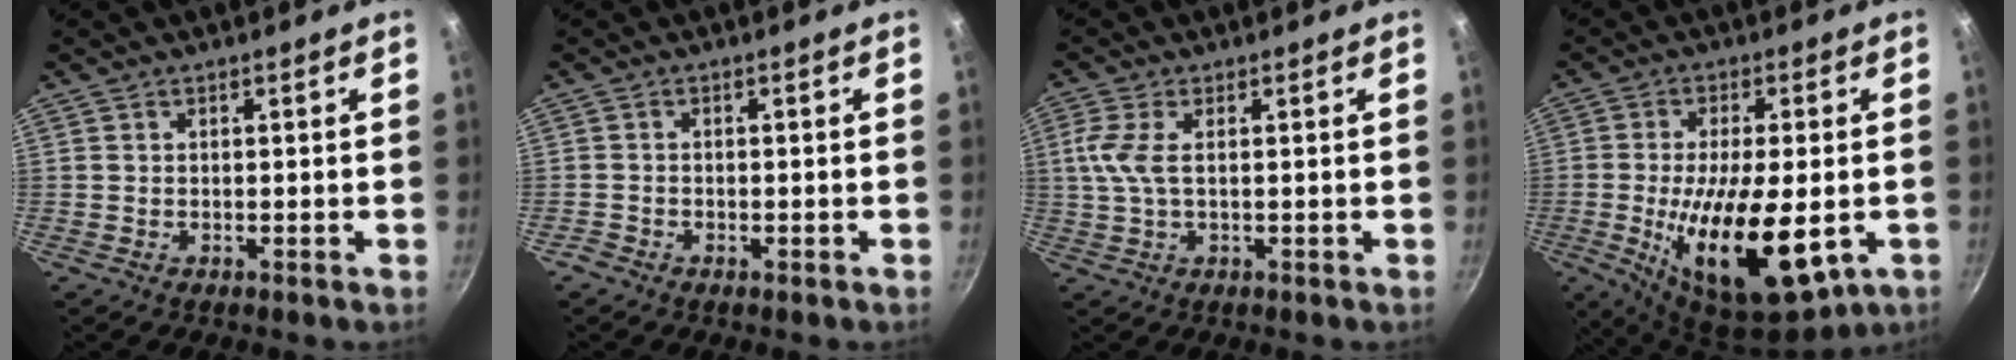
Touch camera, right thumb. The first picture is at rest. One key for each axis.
{"total": 1.2, "fx": -0.9, "fy": 0.7, "fz": 0.4, "tx": -0.016, "ty": 0.007, "tz": -0.020}
{"total": 5.1, "fx": 0.7, "fy": 2.1, "fz": 4.6, "tx": -0.112, "ty": 0.006, "tz": 0.011}
{"total": 19.4, "fx": -4.5, "fy": 7.9, "fz": 17.1, "tx": -0.287, "ty": -0.008, "tz": -0.064}